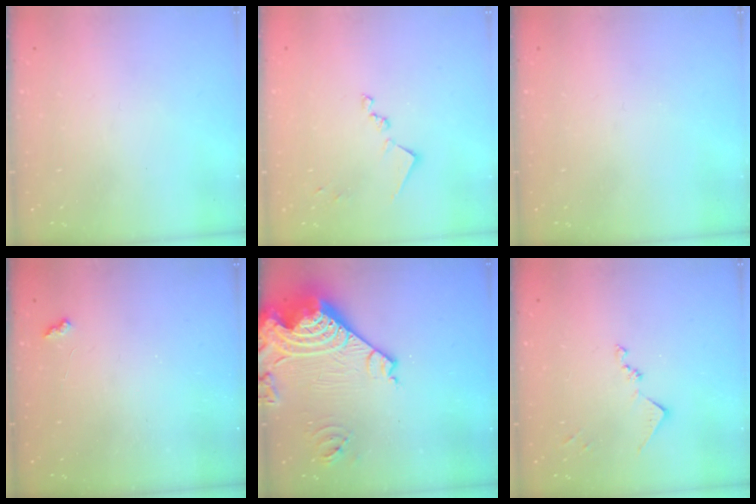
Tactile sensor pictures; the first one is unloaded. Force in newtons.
{"total": 9.9, "press": 9.8, "slide": 0.7}
{"total": 0.0}
{"total": 2.1, "press": 2.1, "slide": 0.5}
{"total": 20.7, "press": 20.6, "slide": 2.4}
{"total": 8.9, "press": 8.9, "slide": 0.6}